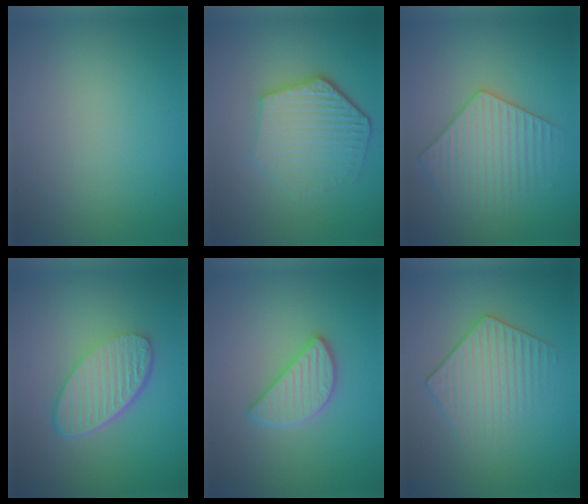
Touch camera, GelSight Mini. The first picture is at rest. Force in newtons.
{"total": 6.1, "press": 4.6, "slide": 4.0}
{"total": 3.6, "press": 3.6, "slide": 0.1}
{"total": 6.2, "press": 4.4, "slide": 4.3}
{"total": 3.0, "press": 3.0, "slide": 0.2}
{"total": 3.6, "press": 3.2, "slide": 1.6}